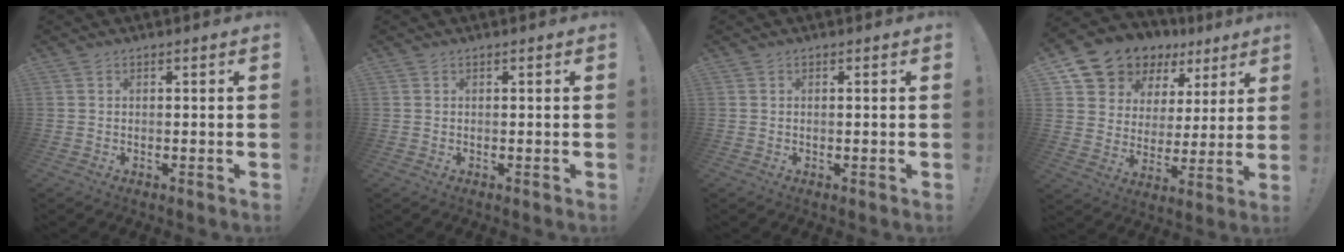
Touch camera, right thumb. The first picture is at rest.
{"total": 0.0}
{"total": 0.0}
{"total": 11.9, "force": [9.3, 7.1, 2.1], "torque": [-0.046, -0.076, 0.178]}